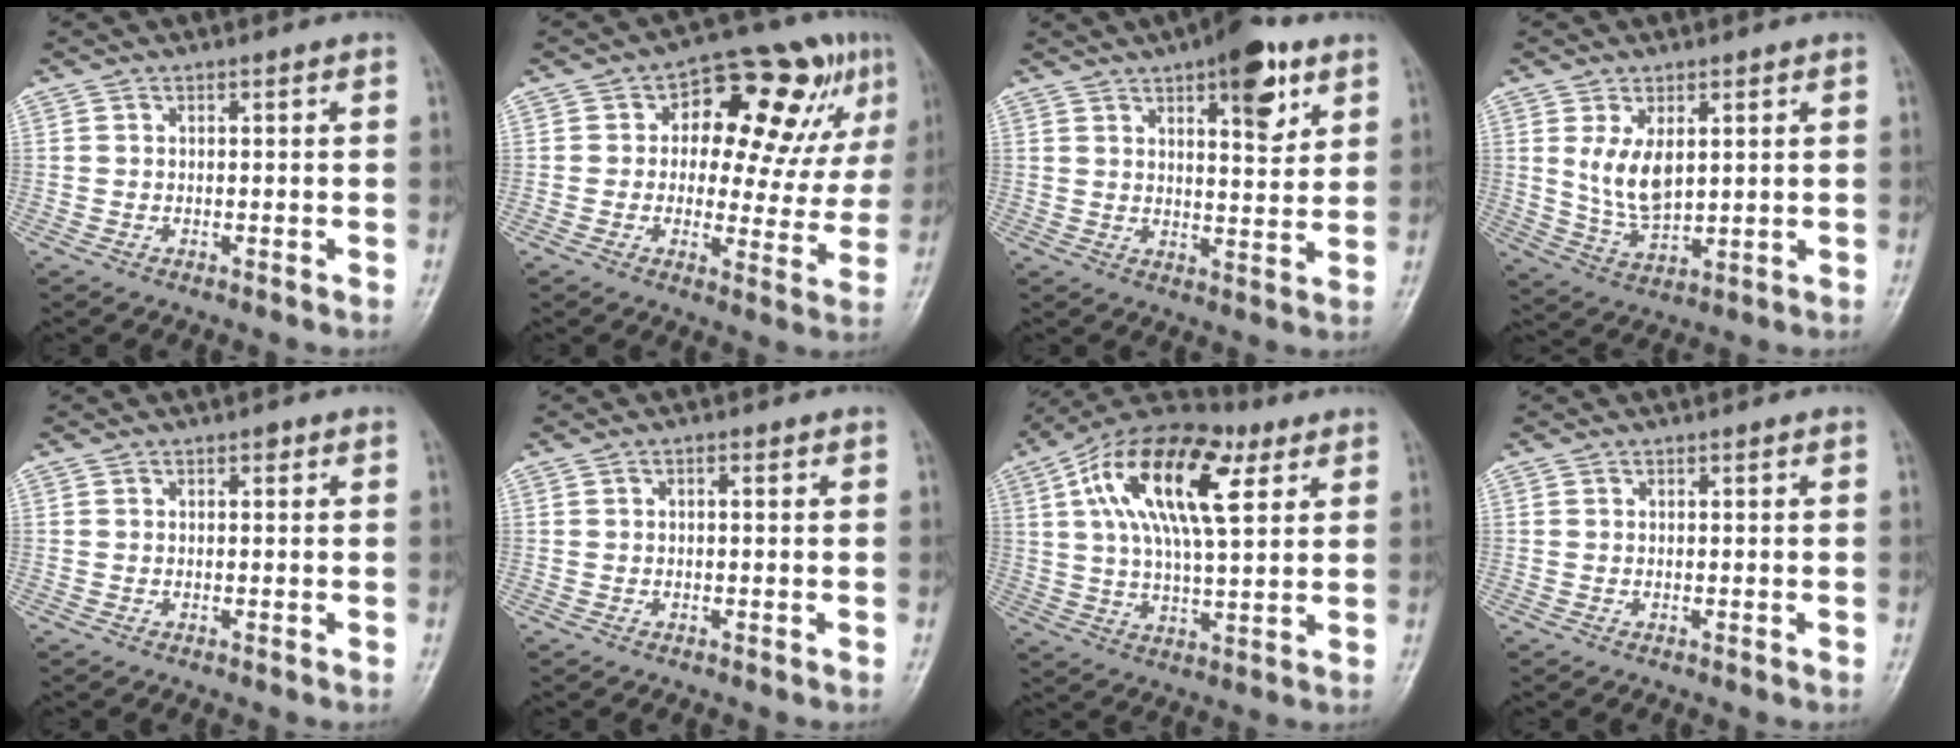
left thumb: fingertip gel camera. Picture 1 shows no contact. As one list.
[{"total": 18.2, "force": [6.7, 9.2, 14.1], "torque": [-0.133, 0.006, 0.087]}, {"total": 11.4, "force": [6.2, 4.2, 8.6], "torque": [-0.094, -0.027, 0.084]}, {"total": 7.7, "force": [2.1, 4.3, 6.0], "torque": [-0.098, -0.018, 0.052]}, {"total": 0.7, "force": [0.3, 0.4, 0.4], "torque": [0.000, 0.001, 0.001]}, {"total": 0.8, "force": [0.1, 0.4, 0.7], "torque": [-0.011, 0.002, 0.000]}, {"total": 20.5, "force": [7.4, 8.9, 17.0], "torque": [-0.286, 0.005, 0.119]}, {"total": 0.0}]